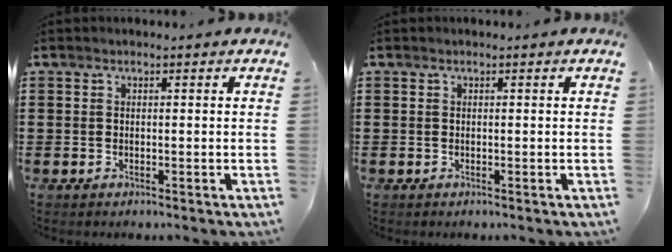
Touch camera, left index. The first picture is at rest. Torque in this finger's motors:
{"motor_torque": [0.00, 0.01, -0.02, 0.01]}